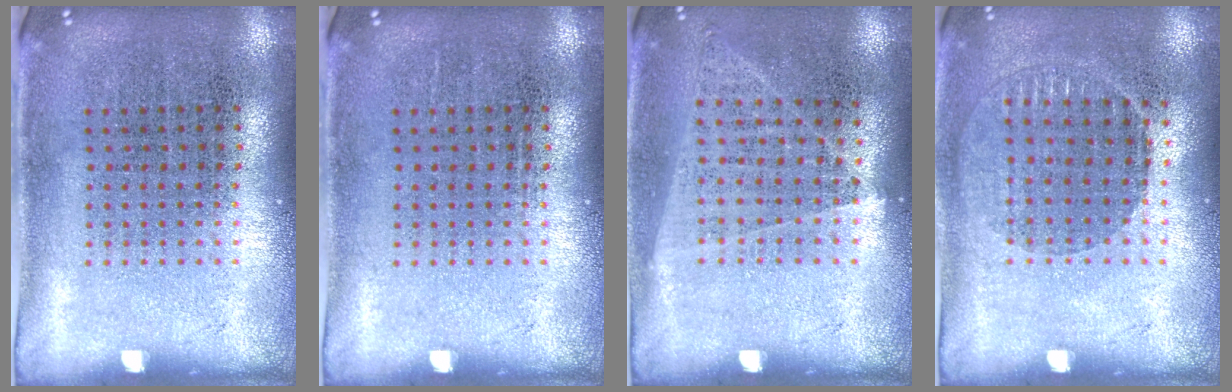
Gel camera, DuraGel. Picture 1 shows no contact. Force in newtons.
{"total": 0.0}
{"total": 1.0, "press": 0.9, "slide": 0.5}
{"total": 0.9, "press": 0.8, "slide": 0.4}